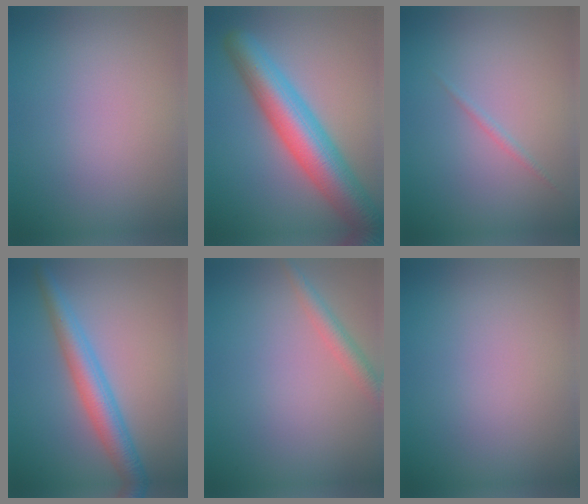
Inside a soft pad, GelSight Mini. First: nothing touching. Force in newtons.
{"total": 8.9, "press": 8.9, "slide": 0.4}
{"total": 0.7, "press": 0.7, "slide": 0.1}
{"total": 4.5, "press": 4.5, "slide": 0.2}
{"total": 2.2, "press": 2.2, "slide": 0.0}
{"total": 0.0}